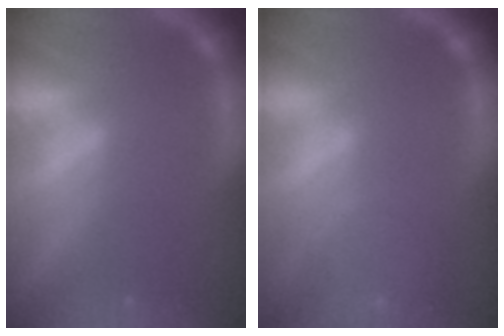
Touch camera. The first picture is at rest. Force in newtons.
{"total": 5.5}